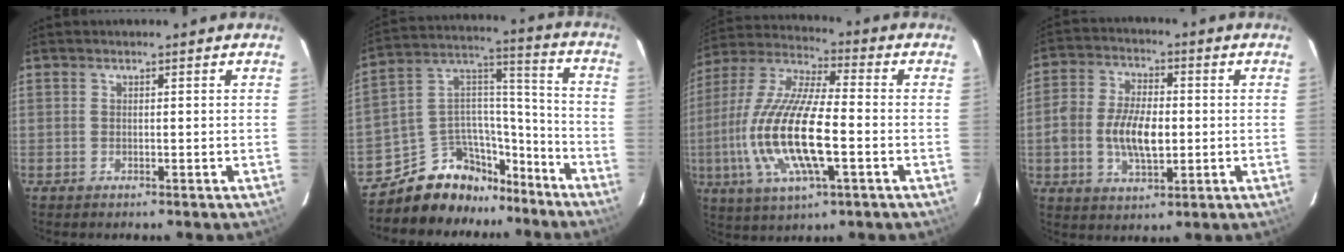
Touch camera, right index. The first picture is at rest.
{"total": 15.4, "force": [-12.2, 8.5, 4.1], "torque": [-0.084, 0.081, -0.195]}
{"total": 19.2, "force": [-4.1, 5.6, 17.9], "torque": [-0.369, -0.011, -0.081]}
{"total": 10.3, "force": [-1.2, 5.5, 8.6], "torque": [-0.171, 0.008, -0.022]}